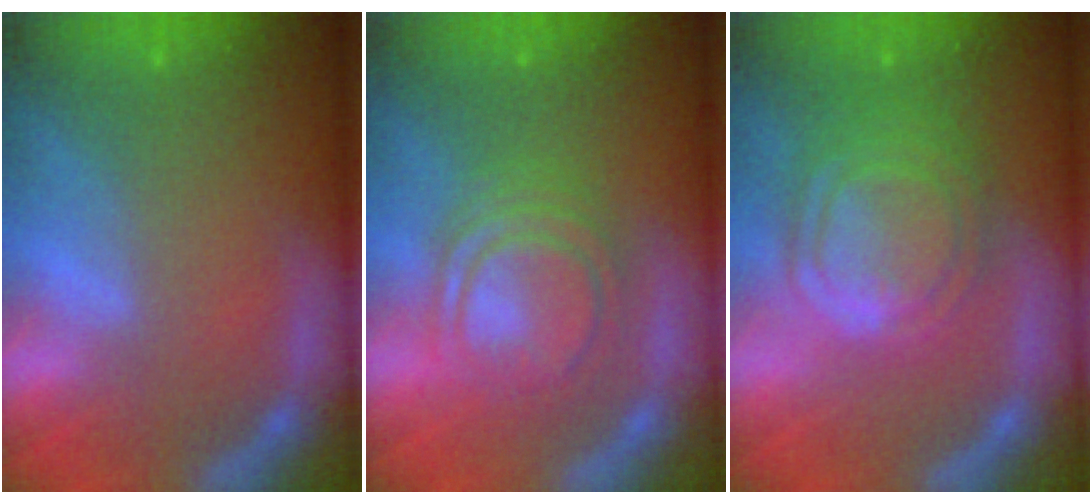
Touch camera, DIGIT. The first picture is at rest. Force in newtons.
{"total": 7.1}
{"total": 9.1}